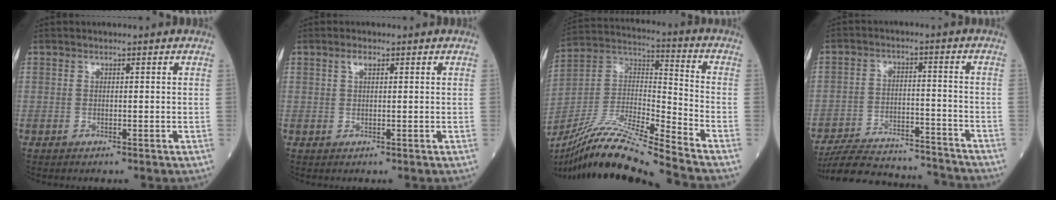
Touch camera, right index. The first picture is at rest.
{"total": 1.4, "force": [0.7, 0.5, 1.1], "torque": [-0.024, 0.006, 0.014]}
{"total": 18.7, "force": [-16.5, -1.3, 8.9], "torque": [-0.188, -0.003, -0.305]}
{"total": 16.5, "force": [-15.7, 2.9, 3.9], "torque": [-0.078, 0.009, -0.232]}